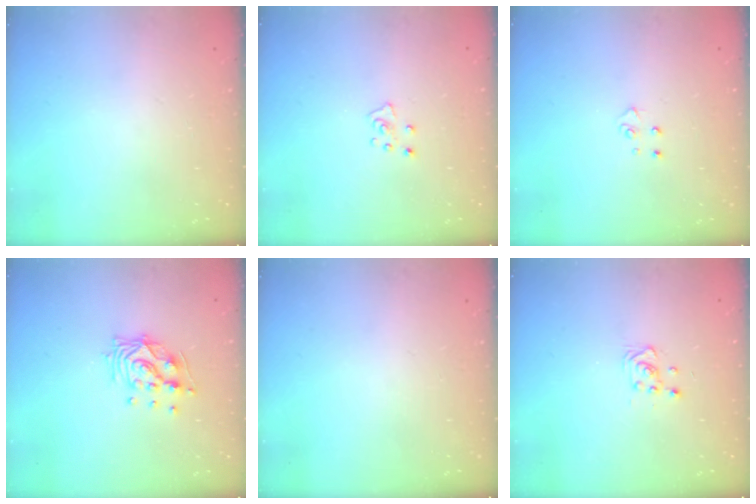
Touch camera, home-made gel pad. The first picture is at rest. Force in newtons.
{"total": 5.0, "press": 5.0, "slide": 0.3}
{"total": 4.5, "press": 4.4, "slide": 0.5}
{"total": 11.0, "press": 11.0, "slide": 0.9}
{"total": 0.0}
{"total": 3.8, "press": 3.7, "slide": 0.6}